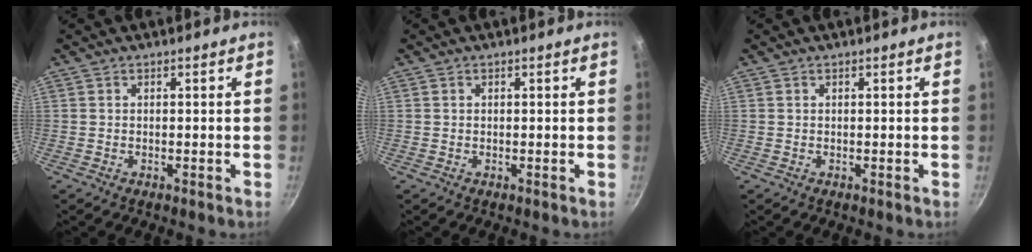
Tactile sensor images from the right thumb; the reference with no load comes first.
{"total": 0.0}
{"total": 0.0}